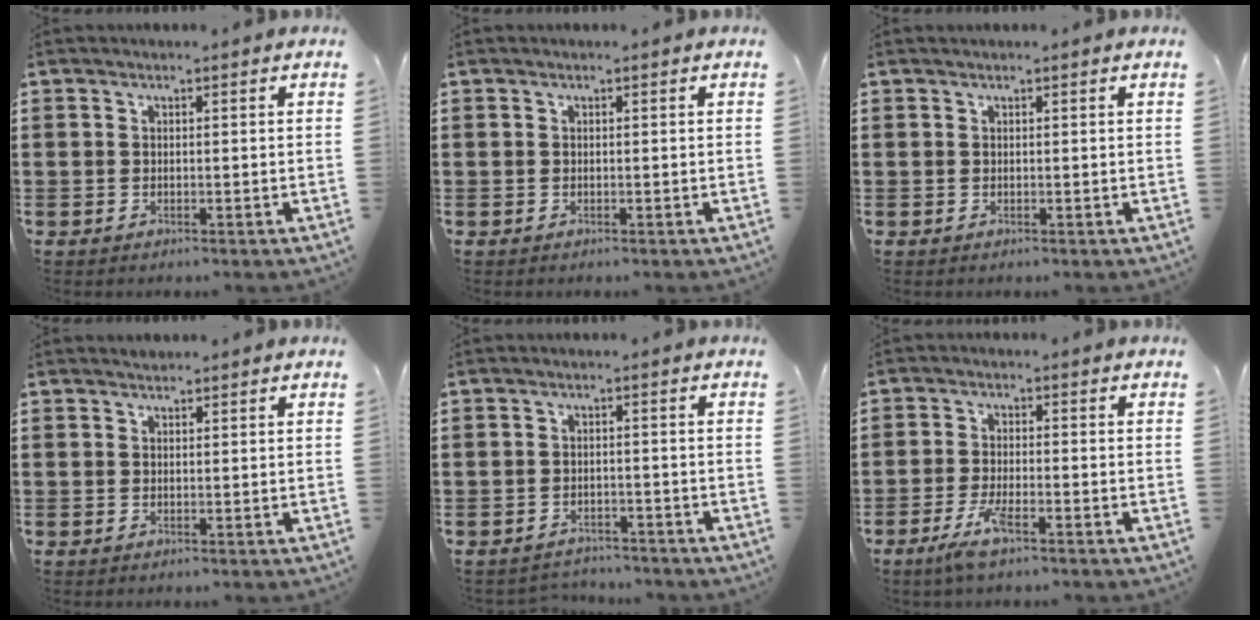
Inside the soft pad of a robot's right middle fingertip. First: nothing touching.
{"total": 0.0}
{"total": 0.0}
{"total": 0.8, "force": [0.8, 0.3, -0.2], "torque": [0.002, -0.001, 0.015]}
{"total": 2.3, "force": [-2.3, 0.1, -0.2], "torque": [-0.002, -0.003, -0.050]}
{"total": 4.5, "force": [-2.5, 0.7, 3.6], "torque": [-0.078, -0.008, -0.046]}